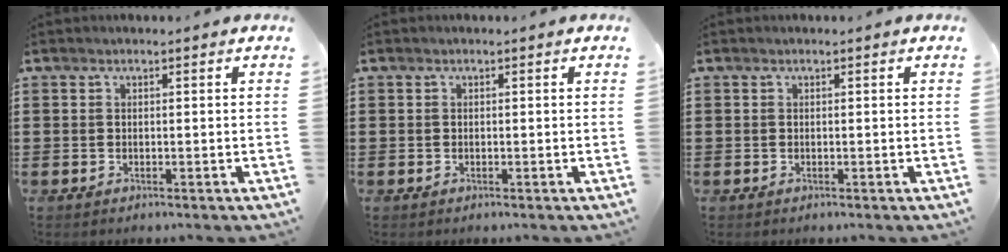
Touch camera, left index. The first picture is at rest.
{"total": 0.0}
{"total": 0.0}